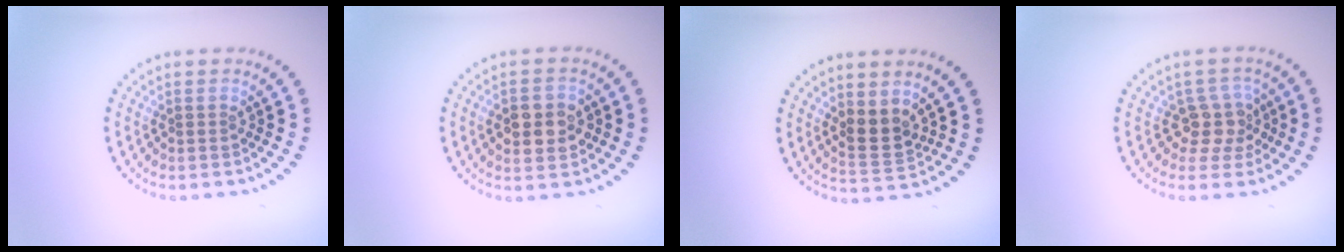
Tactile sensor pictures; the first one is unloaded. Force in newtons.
{"total": 3.1, "press": 3.1, "slide": 0.3}
{"total": 2.6, "press": 2.2, "slide": 1.2}
{"total": 3.0, "press": 2.3, "slide": 1.9}